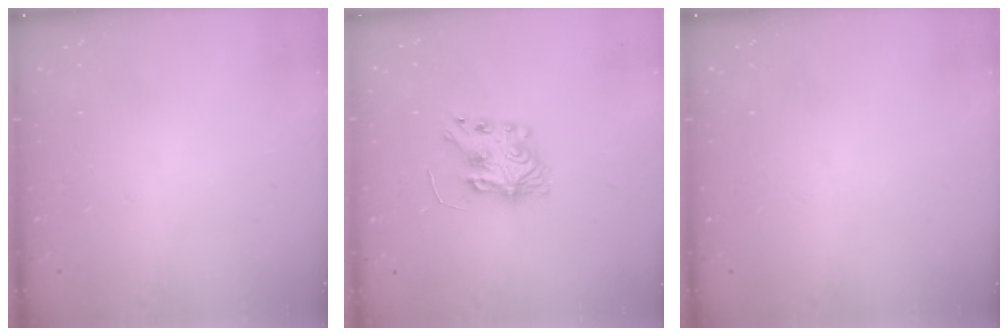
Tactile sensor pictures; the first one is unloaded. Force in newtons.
{"total": 7.5, "press": 7.5, "slide": 0.3}
{"total": 0.0}